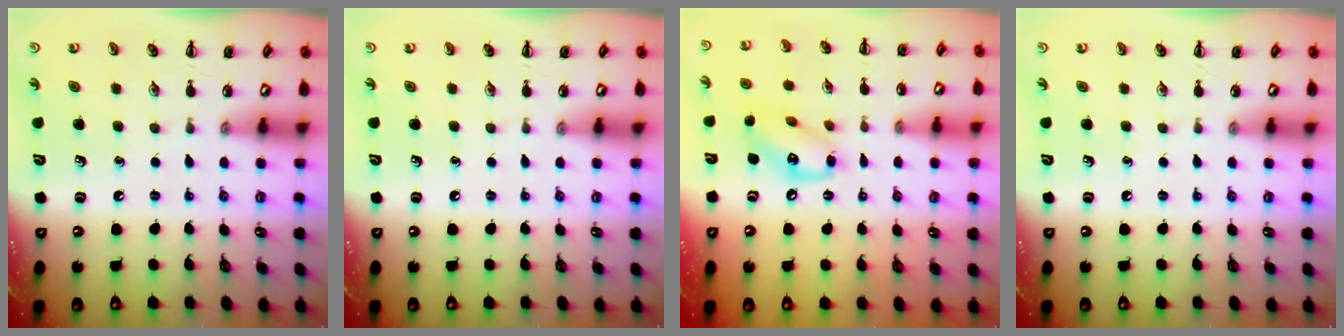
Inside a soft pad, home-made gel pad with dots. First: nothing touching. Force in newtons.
{"total": 0.0}
{"total": 11.6, "press": 11.4, "slide": 2.1}
{"total": 0.0}